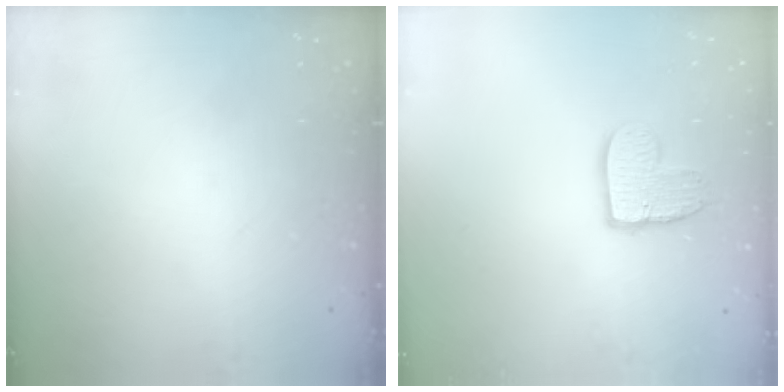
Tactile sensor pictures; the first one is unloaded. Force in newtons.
{"total": 9.2, "press": 9.2, "slide": 0.2}